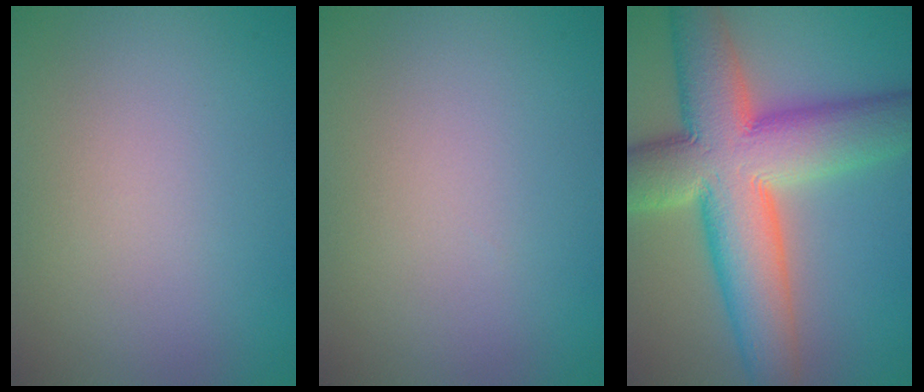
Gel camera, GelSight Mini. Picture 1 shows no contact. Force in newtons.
{"total": 0.0}
{"total": 13.9, "press": 13.9, "slide": 0.7}